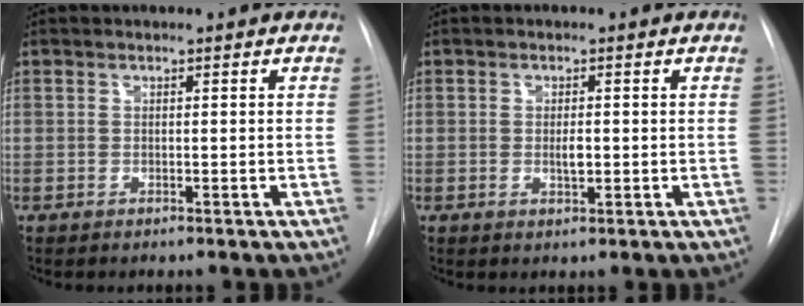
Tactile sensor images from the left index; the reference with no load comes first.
{"total": 2.0, "force": [-0.2, 0.8, 1.9], "torque": [-0.034, -0.001, -0.002]}